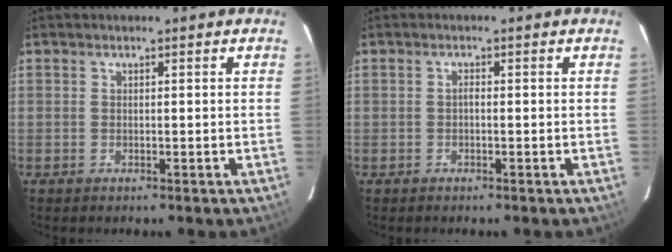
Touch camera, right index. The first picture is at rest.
{"total": 0.6, "force": [-0.3, 0.3, 0.5], "torque": [-0.007, 0.005, -0.006]}